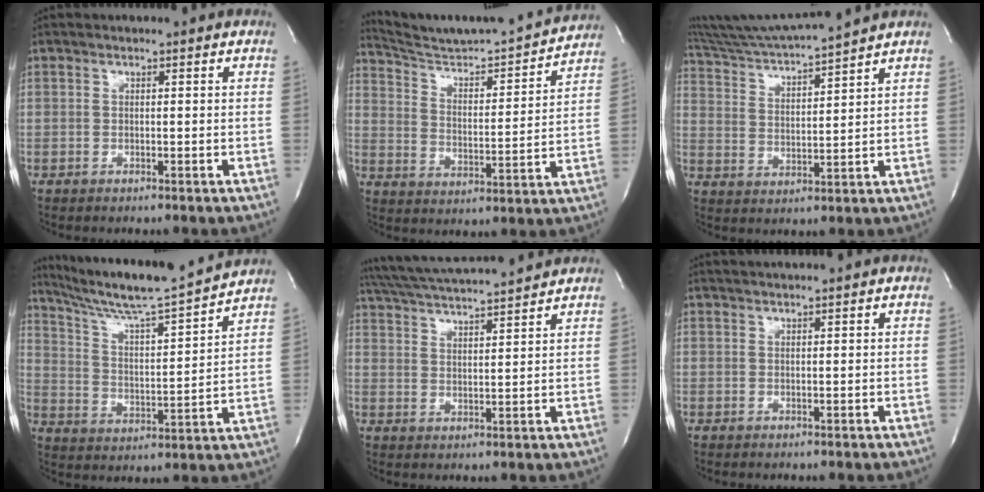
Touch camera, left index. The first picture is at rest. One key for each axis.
{"total": 17.9, "fx": 17.2, "fy": 0.5, "fz": 5.1, "tx": -0.087, "ty": -0.030, "tz": 0.253}
{"total": 12.9, "fx": 12.0, "fy": -1.5, "fz": 4.5, "tx": -0.093, "ty": 0.003, "tz": 0.208}
{"total": 16.3, "fx": 15.1, "fy": -1.2, "fz": 6.1, "tx": -0.119, "ty": -0.016, "tz": 0.242}
{"total": 13.8, "fx": 12.7, "fy": -0.2, "fz": 5.2, "tx": -0.108, "ty": 0.021, "tz": 0.201}
{"total": 2.5, "fx": 2.2, "fy": -0.5, "fz": 1.0, "tx": -0.010, "ty": 0.019, "tz": 0.041}